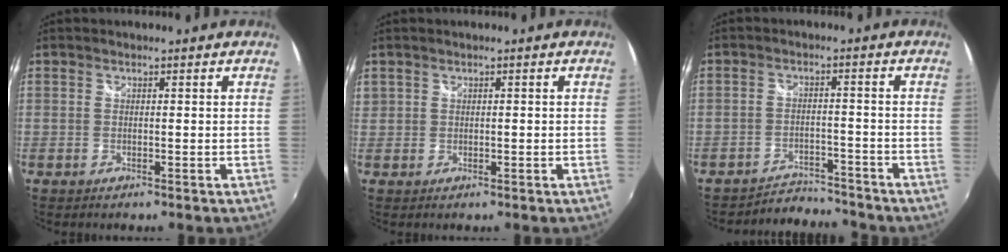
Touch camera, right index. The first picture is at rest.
{"total": 1.6, "force": [0.3, 1.4, 0.8], "torque": [-0.013, 0.005, 0.011]}
{"total": 6.8, "force": [-6.6, 1.5, -0.2], "torque": [-0.013, 0.004, -0.101]}